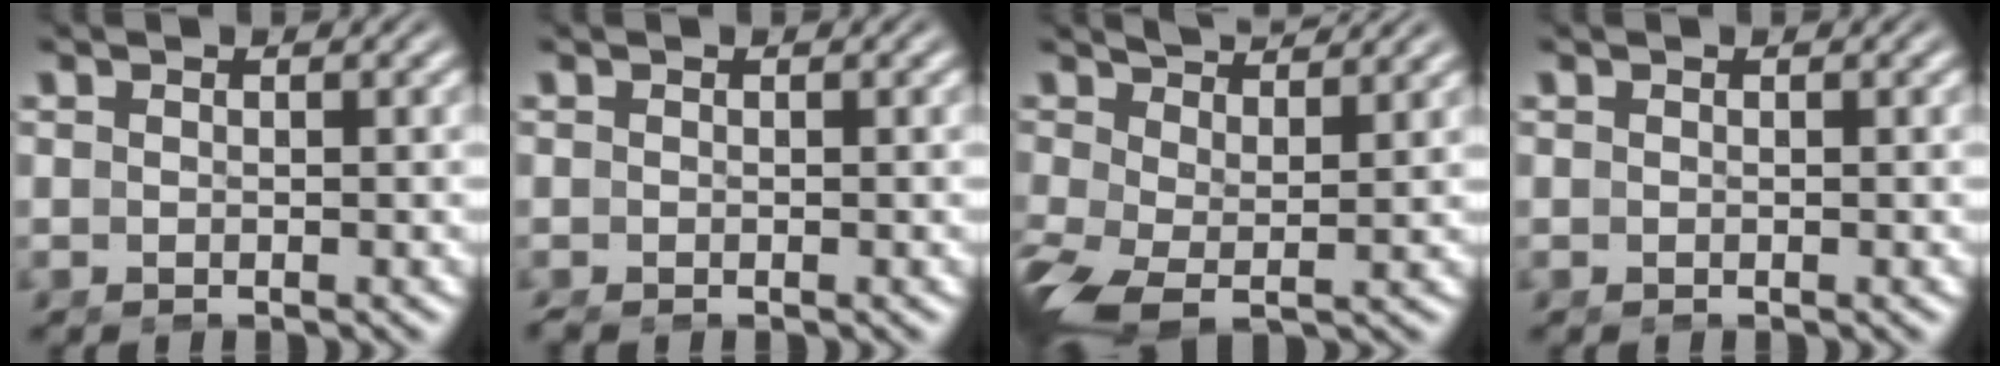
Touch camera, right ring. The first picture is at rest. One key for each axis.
{"total": 0.8, "fx": -0.7, "fy": 0.2, "fz": 0.2, "tx": -0.007, "ty": -0.006, "tz": -0.010}
{"total": 4.1, "fx": 0.5, "fy": 2.1, "fz": 3.5, "tx": -0.076, "ty": -0.016, "tz": 0.016}
{"total": 0.0}